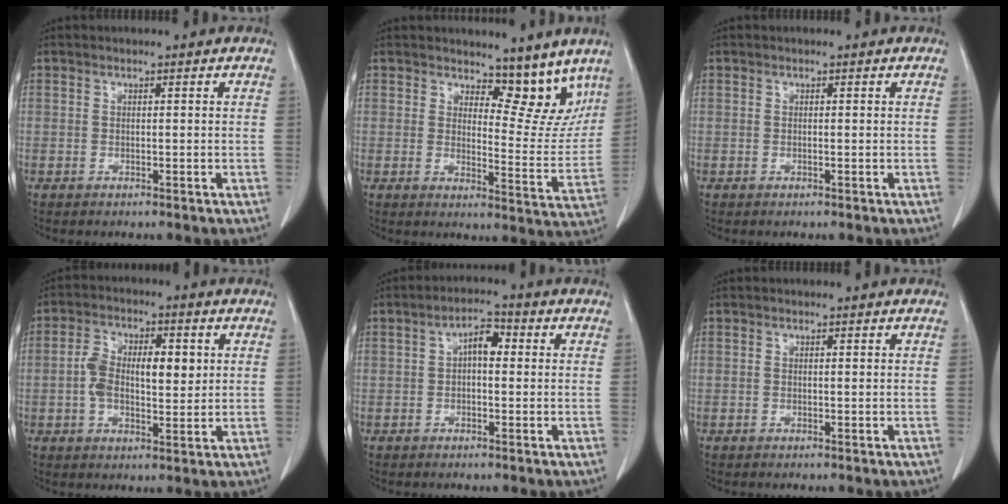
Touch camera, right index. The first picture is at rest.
{"total": 8.8, "force": [7.3, 3.5, 3.4], "torque": [-0.024, -0.026, 0.089]}
{"total": 0.0}
{"total": 9.0, "force": [1.0, 4.1, 7.9], "torque": [-0.147, 0.021, 0.018]}
{"total": 4.0, "force": [0.5, 1.8, 3.5], "torque": [-0.059, 0.018, 0.004]}
{"total": 0.0}